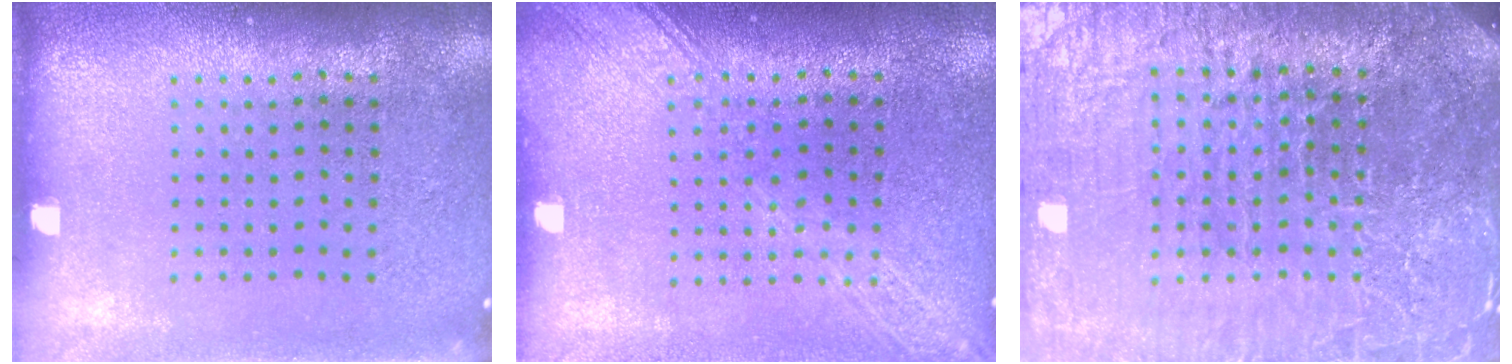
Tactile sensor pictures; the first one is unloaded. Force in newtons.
{"total": 1.7, "press": 1.7, "slide": 0.2}
{"total": 6.7, "press": 5.9, "slide": 3.1}